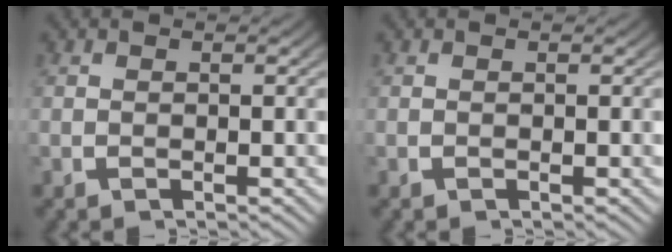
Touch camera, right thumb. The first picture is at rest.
{"total": 0.0}